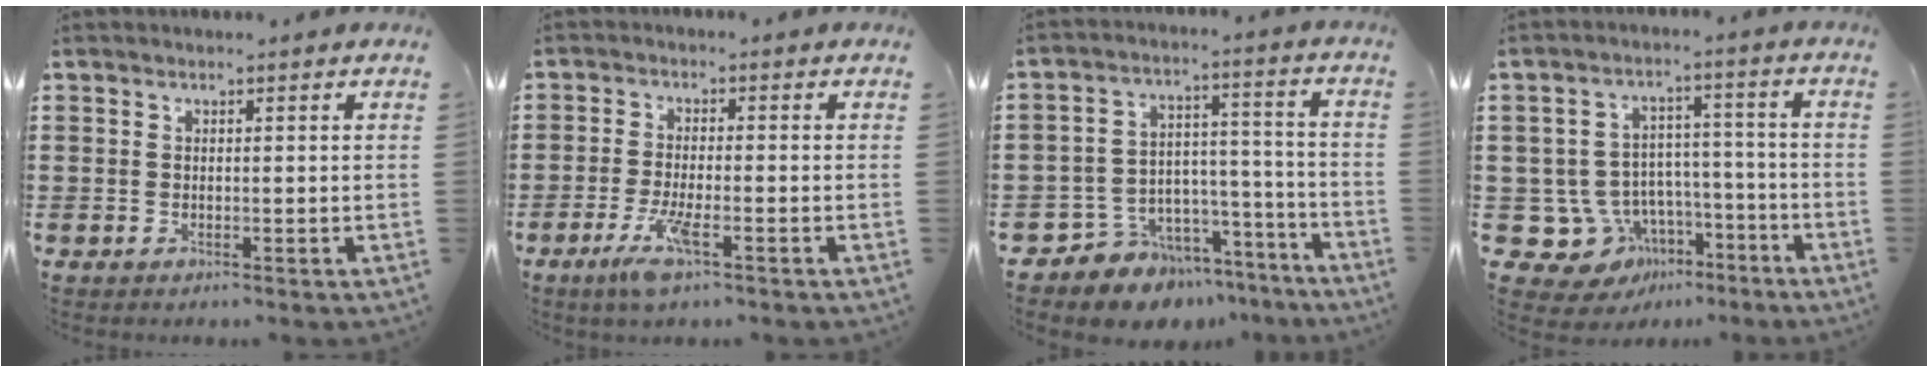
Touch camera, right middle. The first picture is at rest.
{"total": 5.1, "force": [-2.5, 0.9, 4.3], "torque": [-0.089, -0.011, -0.046]}
{"total": 6.6, "force": [-5.8, 3.1, -0.3], "torque": [-0.001, 0.015, -0.111]}
{"total": 8.5, "force": [-5.0, 6.7, 1.8], "torque": [-0.069, 0.013, -0.088]}